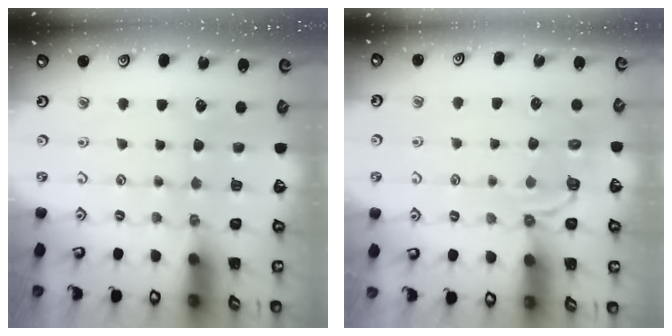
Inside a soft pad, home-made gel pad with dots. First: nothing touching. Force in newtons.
{"total": 3.7, "press": 3.0, "slide": 2.1}